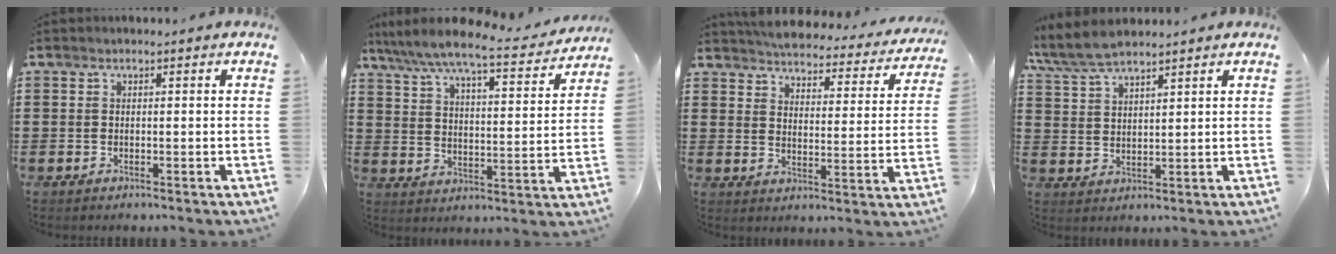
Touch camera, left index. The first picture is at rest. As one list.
[{"total": 7.5, "force": [6.7, 0.2, 3.3], "torque": [-0.093, -0.040, 0.111]}, {"total": 4.0, "force": [4.0, 0.0, 0.4], "torque": [-0.035, -0.036, 0.063]}, {"total": 5.7, "force": [4.9, 1.2, 2.6], "torque": [-0.065, -0.009, 0.091]}]